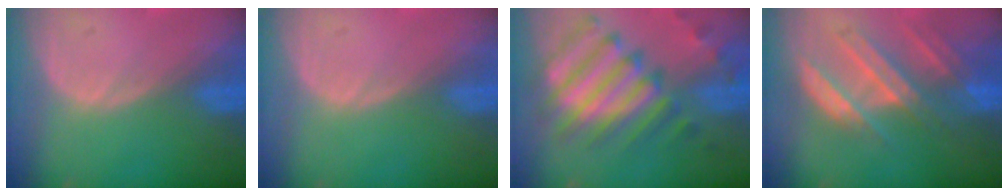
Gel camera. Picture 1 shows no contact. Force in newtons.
{"total": 0.0}
{"total": 11.4, "press": 10.6, "slide": 4.4}
{"total": 8.2, "press": 7.8, "slide": 2.5}